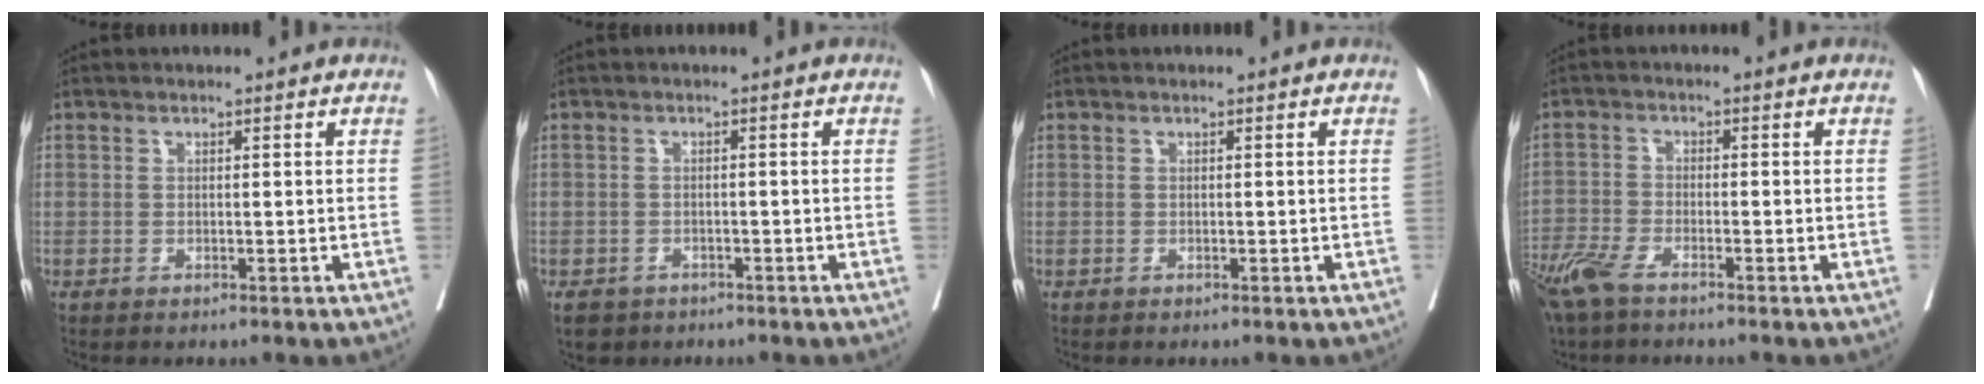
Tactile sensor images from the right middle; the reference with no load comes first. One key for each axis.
{"total": 3.7, "fx": -2.6, "fy": 2.5, "fz": 0.7, "tx": -0.014, "ty": 0.000, "tz": -0.040}
{"total": 0.0}
{"total": 6.4, "fx": -4.9, "fy": 1.5, "fz": 3.8, "tx": -0.083, "ty": -0.014, "tz": -0.097}